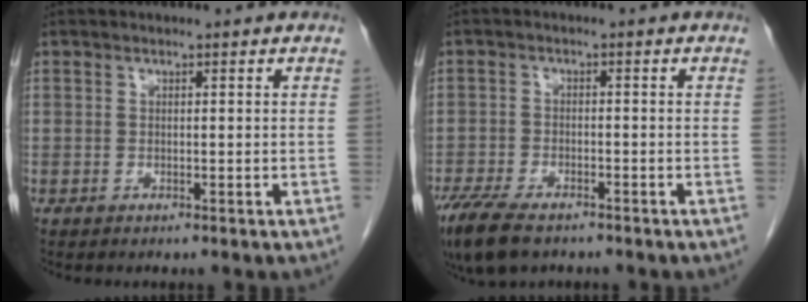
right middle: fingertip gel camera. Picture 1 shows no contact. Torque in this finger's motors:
{"motor_torque": [0.41, -0.38, 0.09, 0.09]}